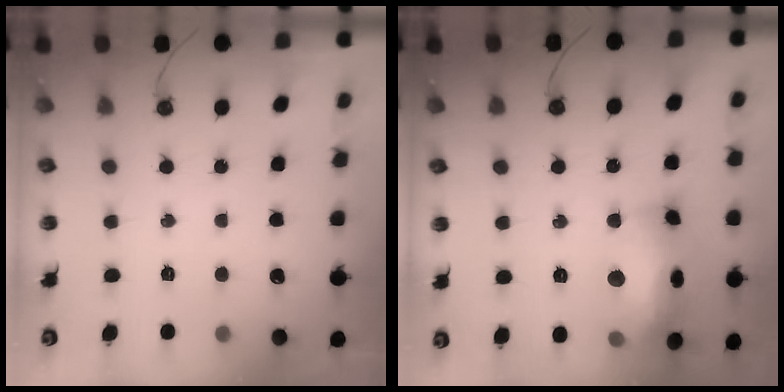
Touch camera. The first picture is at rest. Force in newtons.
{"total": 19.9, "press": 19.8, "slide": 1.6}